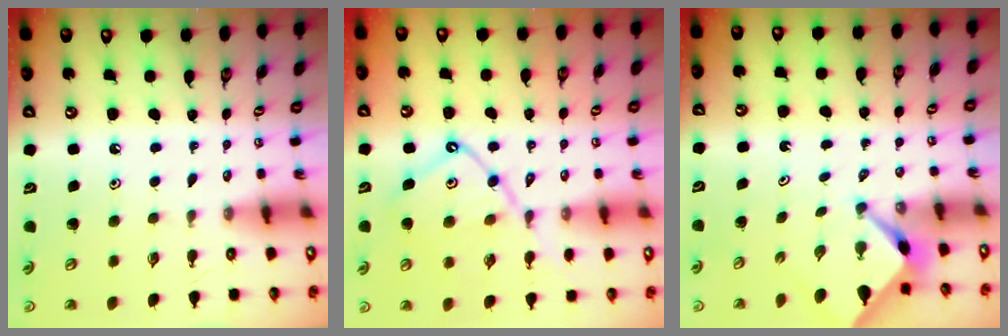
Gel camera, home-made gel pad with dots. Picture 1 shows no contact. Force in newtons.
{"total": 12.5, "press": 12.5, "slide": 1.1}
{"total": 2.6, "press": 2.6, "slide": 0.3}